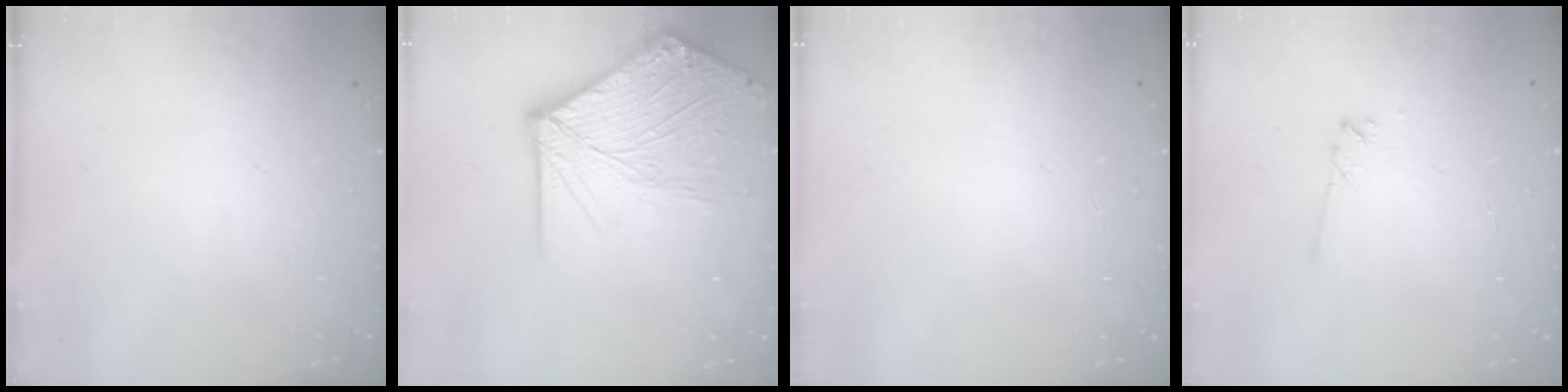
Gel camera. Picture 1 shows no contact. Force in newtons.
{"total": 15.4, "press": 15.3, "slide": 1.8}
{"total": 0.0}
{"total": 3.2, "press": 3.2, "slide": 0.3}